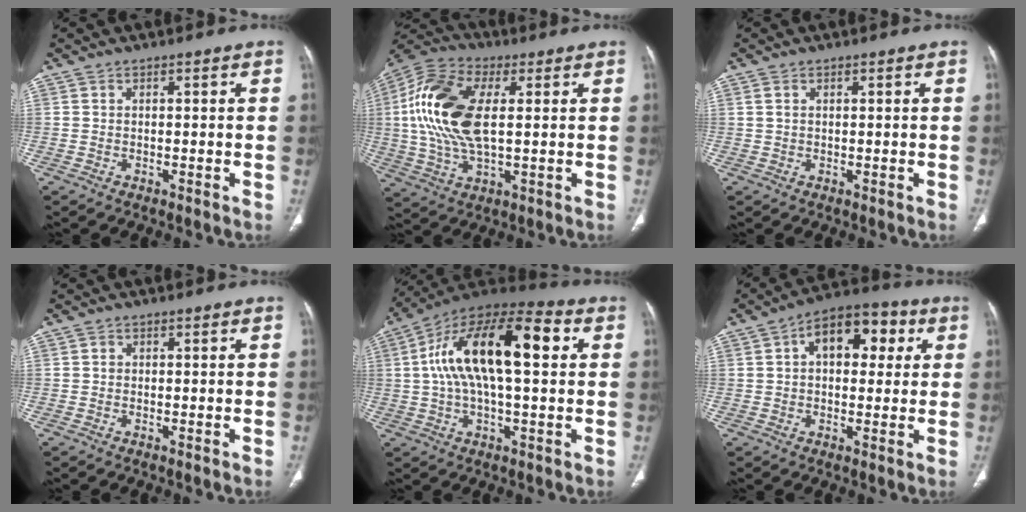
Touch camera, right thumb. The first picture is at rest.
{"total": 18.0, "force": [2.6, 9.0, 15.3], "torque": [-0.327, 0.010, 0.043]}
{"total": 1.0, "force": [0.4, 0.5, 0.7], "torque": [-0.022, 0.009, 0.011]}
{"total": 0.5, "force": [0.0, 0.5, 0.2], "torque": [0.000, 0.002, 0.000]}
{"total": 20.9, "force": [3.8, 8.7, 18.7], "torque": [-0.318, 0.036, 0.052]}
{"total": 12.1, "force": [3.3, 7.2, 9.2], "torque": [-0.100, 0.023, 0.041]}